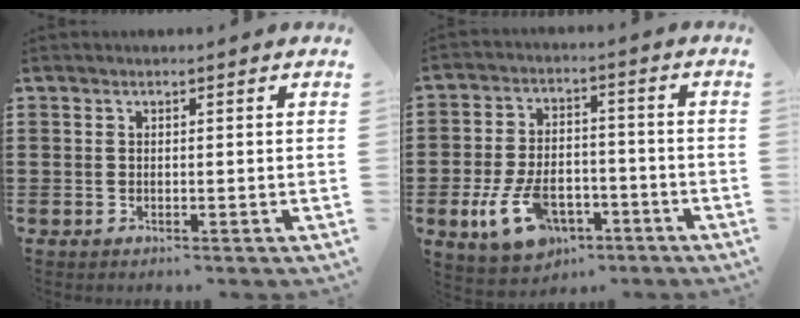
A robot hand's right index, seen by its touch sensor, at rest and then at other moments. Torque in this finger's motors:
{"motor_torque": [1.30, -0.83, 0.35, 0.17]}